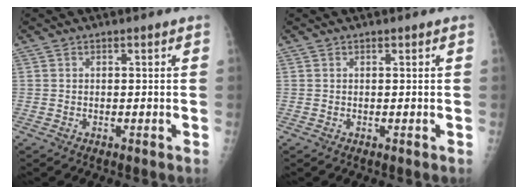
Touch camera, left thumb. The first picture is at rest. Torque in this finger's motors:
{"motor_torque": [-0.09, -0.09, 0.01, 0.01, 0.00]}